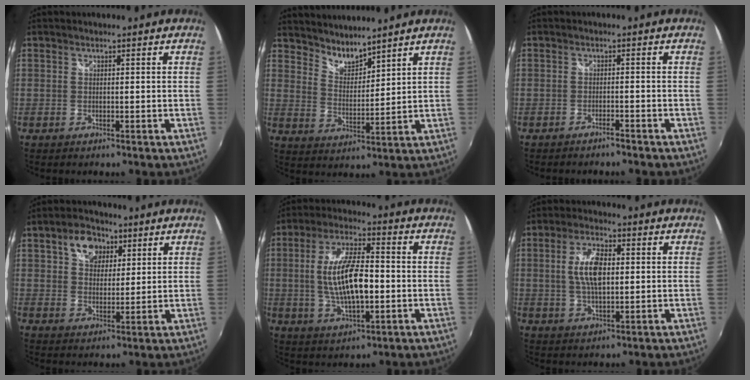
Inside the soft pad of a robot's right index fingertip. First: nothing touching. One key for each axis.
{"total": 5.8, "fx": 5.5, "fy": 1.0, "fz": 1.4, "tx": -0.019, "ty": -0.005, "tz": 0.102}
{"total": 1.9, "fx": -1.8, "fy": 0.3, "fz": 0.6, "tx": -0.021, "ty": -0.002, "tz": -0.030}
{"total": 7.5, "fx": 3.6, "fy": 5.3, "fz": 4.0, "tx": -0.065, "ty": 0.020, "tz": 0.060}
{"total": 13.1, "fx": -1.1, "fy": 4.5, "fz": 12.2, "tx": -0.240, "ty": 0.001, "tz": -0.014}
{"total": 8.1, "fx": 0.7, "fy": 3.6, "fz": 7.2, "tx": -0.139, "ty": 0.007, "tz": 0.014}